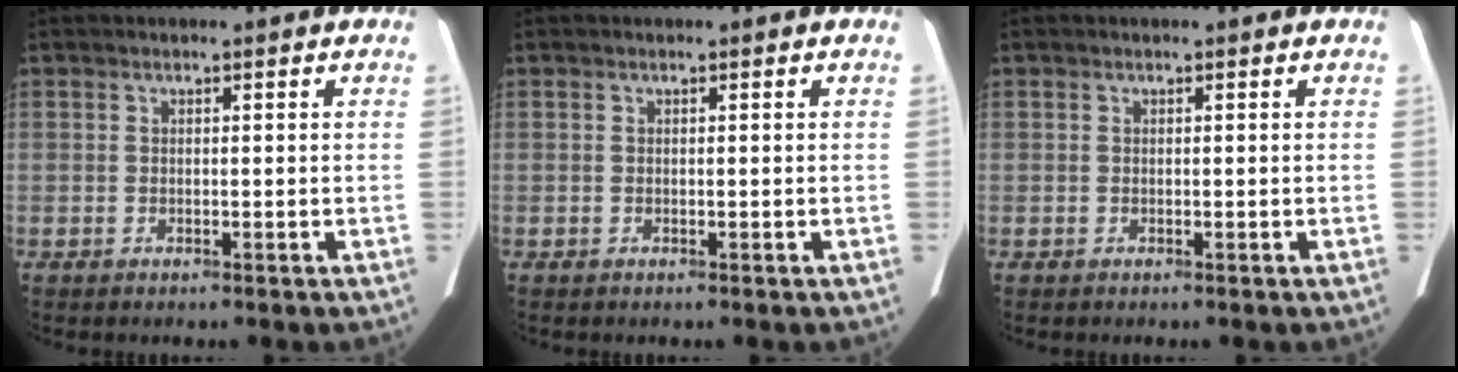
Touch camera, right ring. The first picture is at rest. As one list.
[{"total": 0.0}, {"total": 0.0}]